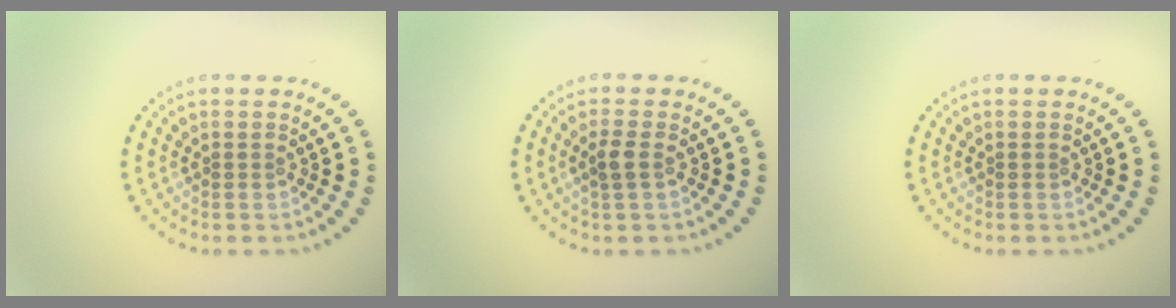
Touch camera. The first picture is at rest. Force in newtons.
{"total": 1.3, "press": 1.3, "slide": 0.5}
{"total": 0.0}